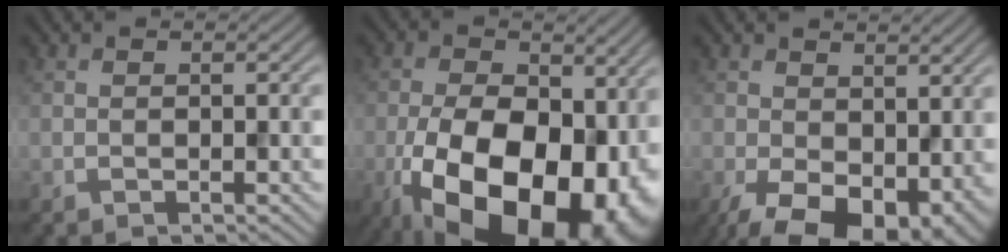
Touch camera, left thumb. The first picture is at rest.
{"total": 20.6, "force": [-6.2, 12.1, 15.5], "torque": [-0.253, -0.034, -0.083]}
{"total": 11.7, "force": [-3.5, 7.0, 8.7], "torque": [-0.161, -0.042, -0.040]}